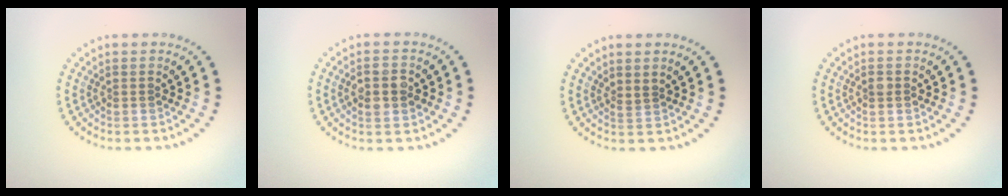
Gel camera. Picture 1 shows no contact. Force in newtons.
{"total": 2.8, "press": 2.8, "slide": 0.3}
{"total": 0.5, "press": 0.3, "slide": 0.4}
{"total": 0.7, "press": 0.7, "slide": 0.0}